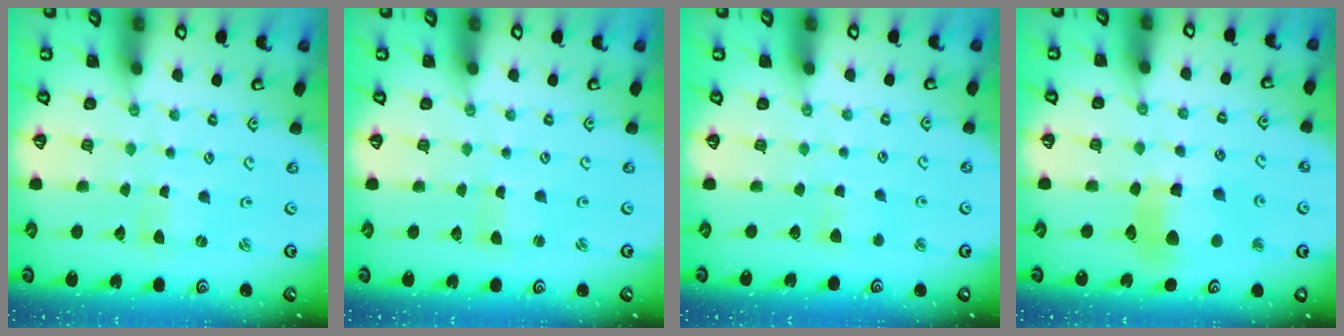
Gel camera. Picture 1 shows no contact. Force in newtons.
{"total": 1.0, "press": 1.0, "slide": 0.0}
{"total": 3.1, "press": 3.1, "slide": 0.5}
{"total": 9.7, "press": 9.6, "slide": 1.3}